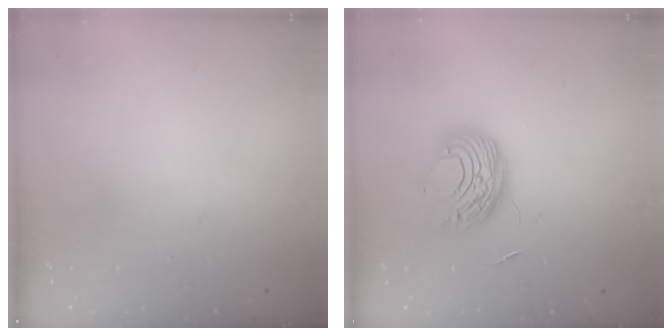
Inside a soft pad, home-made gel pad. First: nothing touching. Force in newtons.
{"total": 8.8, "press": 8.8, "slide": 0.6}